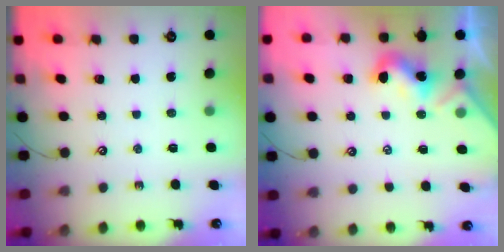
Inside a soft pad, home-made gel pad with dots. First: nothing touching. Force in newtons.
{"total": 2.0, "press": 1.9, "slide": 0.4}